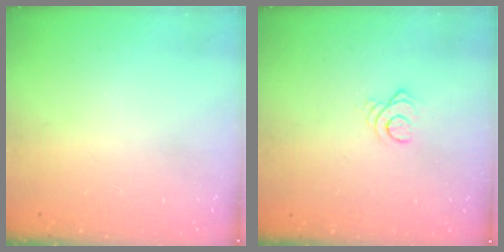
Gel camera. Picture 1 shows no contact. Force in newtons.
{"total": 3.0, "press": 3.0, "slide": 0.3}